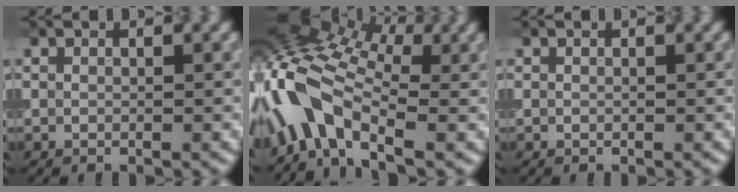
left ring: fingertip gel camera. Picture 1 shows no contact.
{"total": 8.9, "force": [-2.8, 5.0, 6.8], "torque": [-0.127, 0.024, -0.074]}
{"total": 0.0}